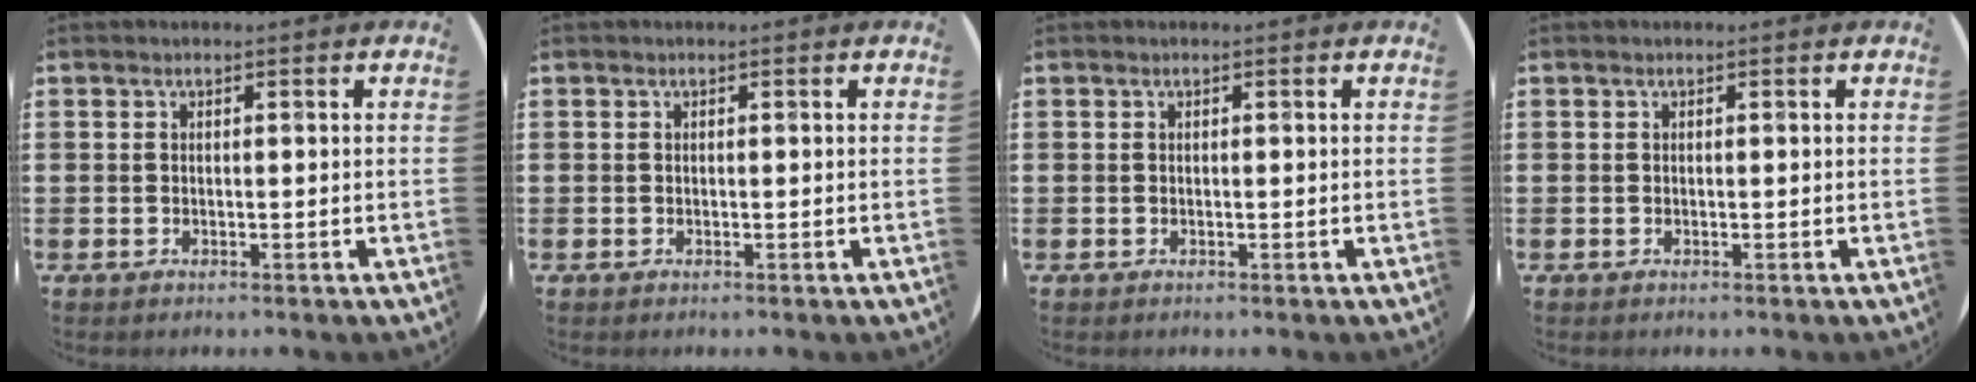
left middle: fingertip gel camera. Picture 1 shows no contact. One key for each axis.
{"total": 0.0}
{"total": 0.0}
{"total": 0.0}